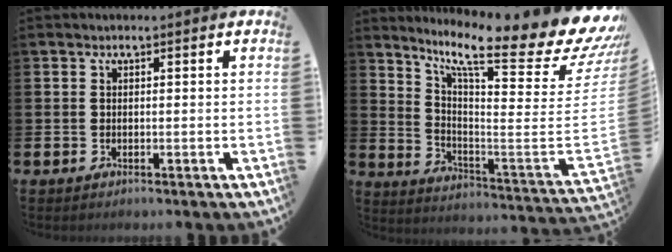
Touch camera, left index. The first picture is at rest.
{"total": 13.4, "force": [9.8, 3.1, 8.6], "torque": [-0.140, -0.100, 0.152]}